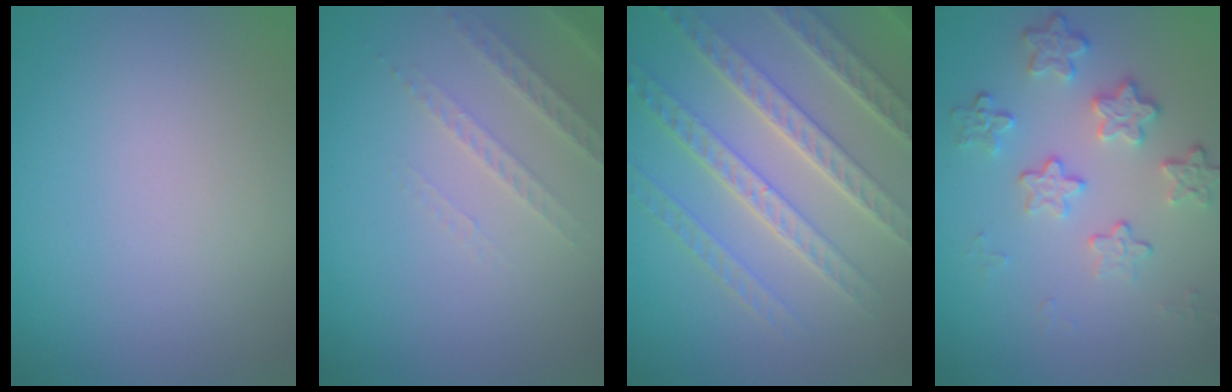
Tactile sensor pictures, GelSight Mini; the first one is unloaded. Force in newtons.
{"total": 2.2, "press": 2.1, "slide": 0.7}
{"total": 7.2, "press": 5.5, "slide": 4.6}
{"total": 4.2, "press": 3.1, "slide": 2.8}